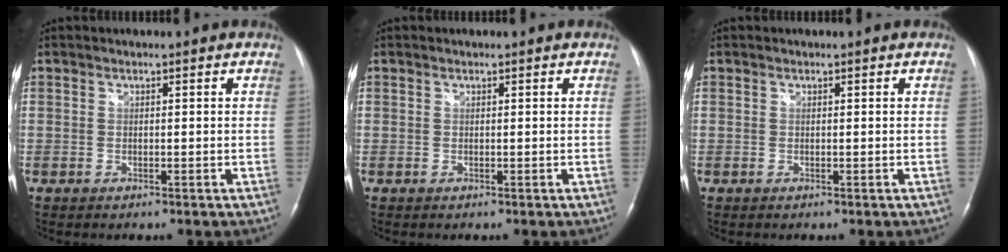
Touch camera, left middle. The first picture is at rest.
{"total": 0.0}
{"total": 0.0}